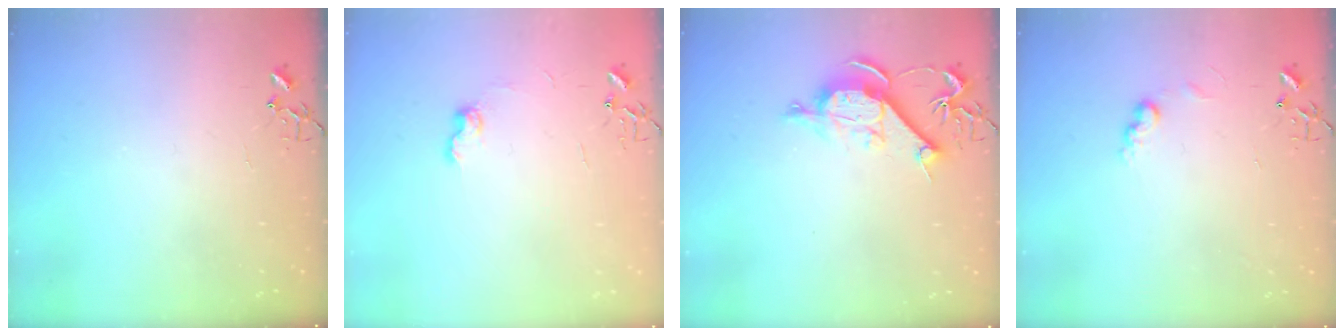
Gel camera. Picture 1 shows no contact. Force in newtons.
{"total": 7.6, "press": 7.5, "slide": 0.7}
{"total": 10.4, "press": 10.4, "slide": 1.2}
{"total": 6.6, "press": 6.5, "slide": 0.9}